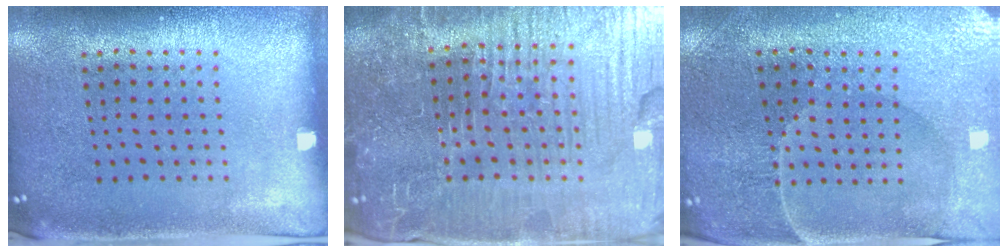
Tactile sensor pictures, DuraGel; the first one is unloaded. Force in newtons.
{"total": 7.0, "press": 6.3, "slide": 3.2}
{"total": 1.5, "press": 1.5, "slide": 0.1}